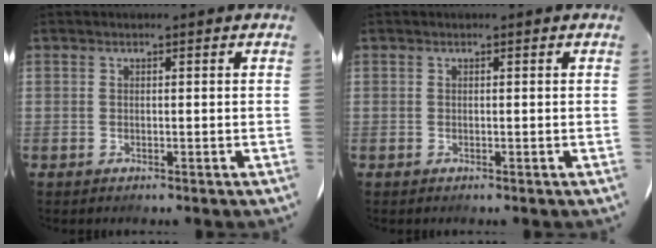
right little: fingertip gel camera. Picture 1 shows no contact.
{"total": 0.0}